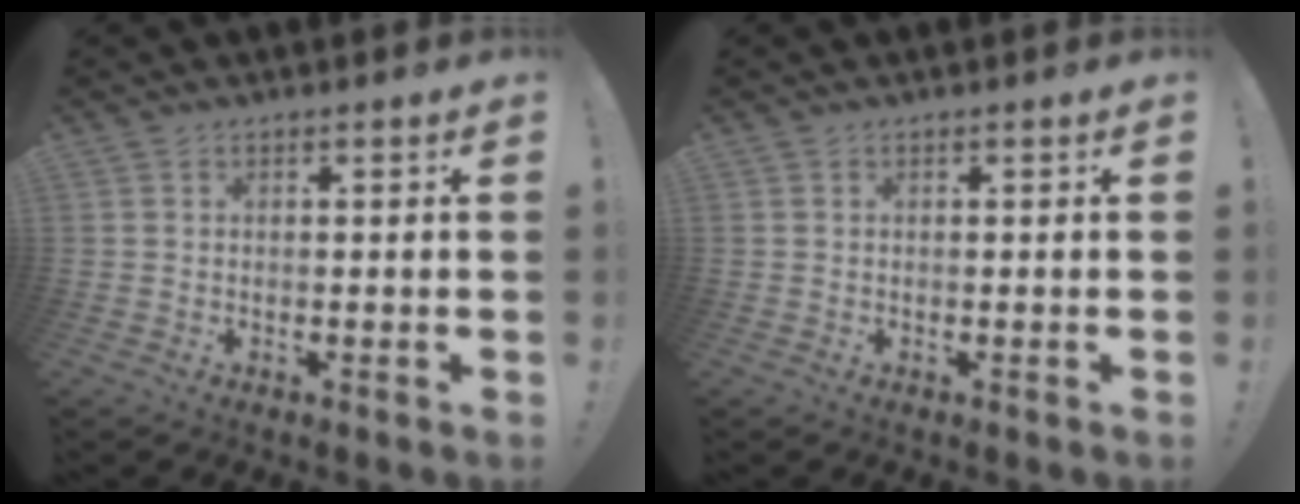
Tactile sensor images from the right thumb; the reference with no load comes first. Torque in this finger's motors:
{"motor_torque": [0.00, 0.00, -0.02, 0.02, 0.00]}